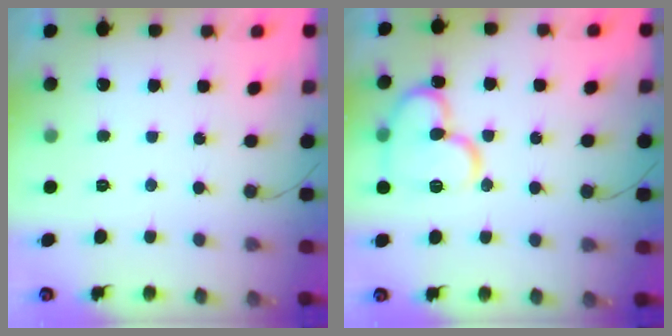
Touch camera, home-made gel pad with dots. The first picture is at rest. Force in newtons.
{"total": 14.5, "press": 14.3, "slide": 2.1}